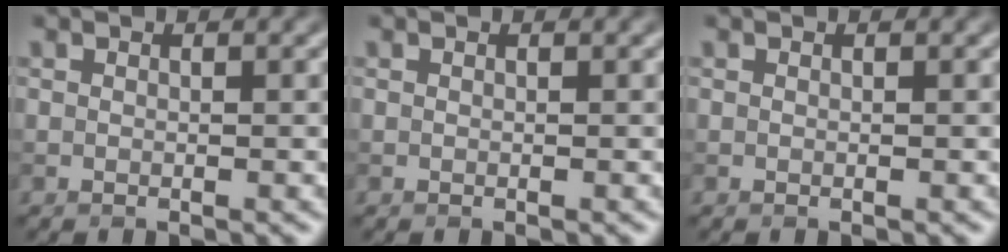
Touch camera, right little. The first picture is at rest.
{"total": 0.0}
{"total": 0.0}